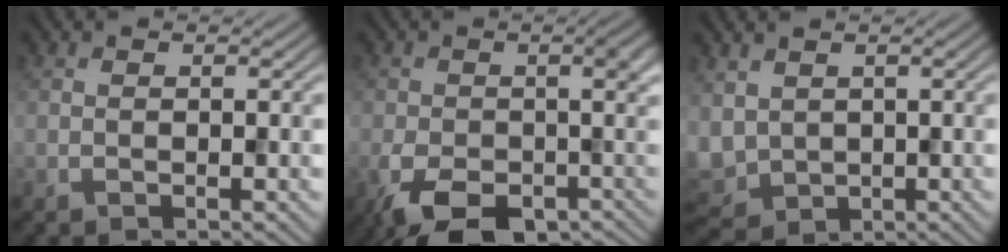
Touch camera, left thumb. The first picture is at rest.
{"total": 11.0, "force": [-5.0, 5.7, 8.0], "torque": [-0.124, -0.051, -0.065]}
{"total": 5.1, "force": [0.8, 3.9, 3.2], "torque": [-0.115, -0.012, 0.016]}